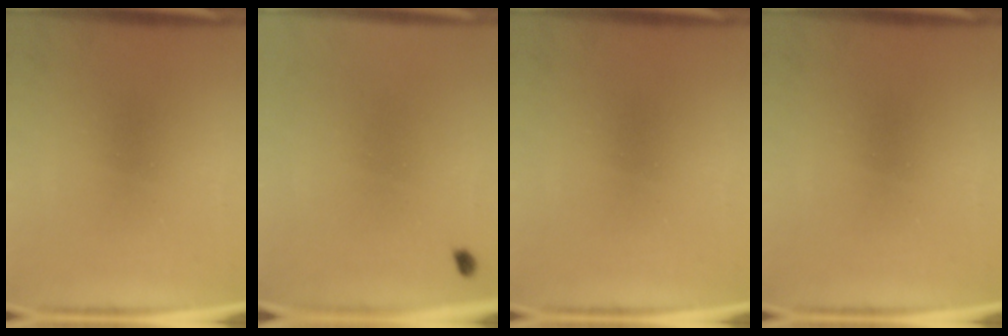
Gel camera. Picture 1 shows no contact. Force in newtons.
{"total": 0.8}
{"total": 0.0}
{"total": 0.0}